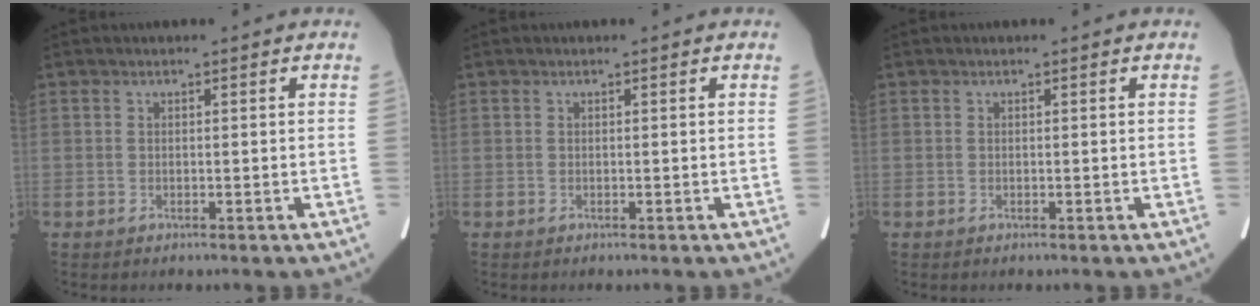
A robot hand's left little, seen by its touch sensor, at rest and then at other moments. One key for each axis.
{"total": 0.0}
{"total": 0.0}